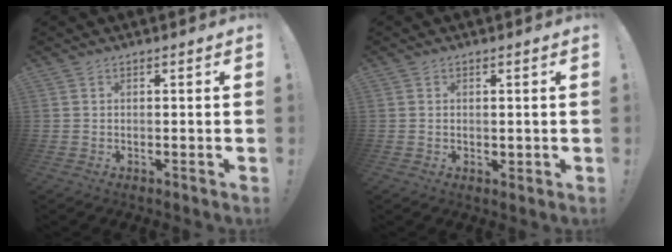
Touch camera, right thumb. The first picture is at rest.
{"total": 1.1, "force": [0.4, 0.8, 0.6], "torque": [-0.004, 0.000, 0.006]}